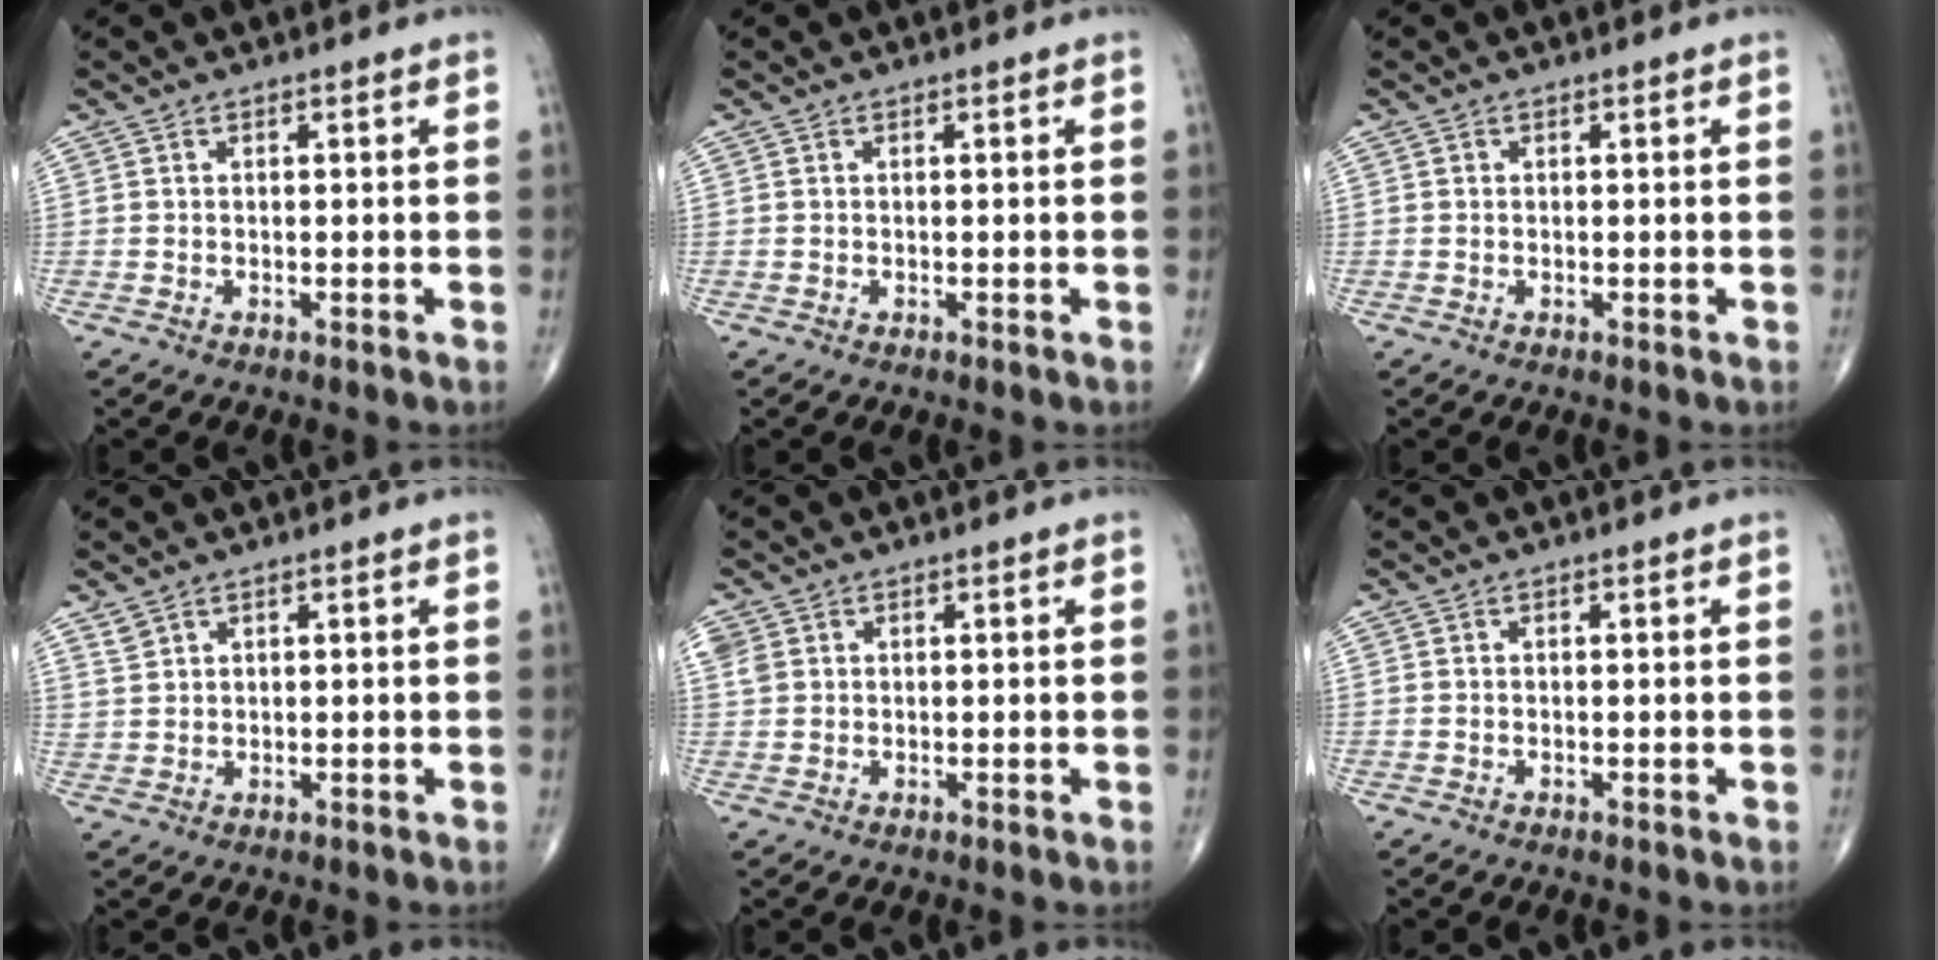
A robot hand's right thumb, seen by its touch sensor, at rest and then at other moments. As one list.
[{"total": 0.0}, {"total": 0.0}, {"total": 2.0, "force": [1.7, 0.8, 0.6], "torque": [-0.006, -0.005, 0.038]}, {"total": 2.6, "force": [1.0, 2.1, 1.2], "torque": [-0.025, 0.007, 0.025]}, {"total": 0.0}]